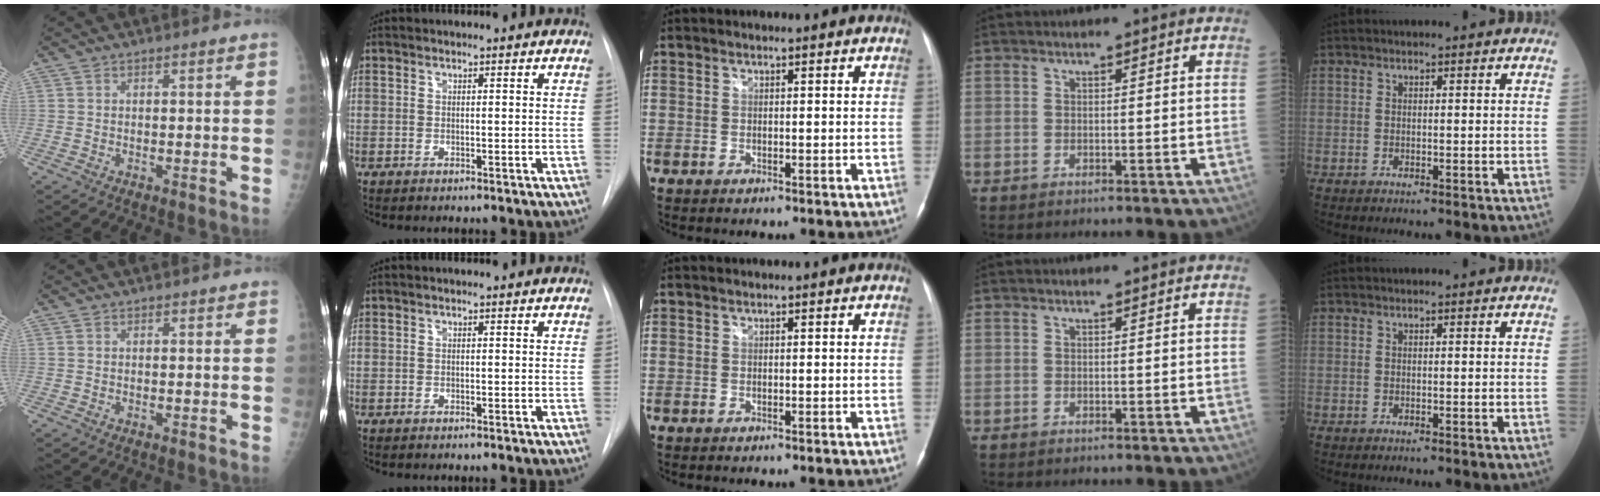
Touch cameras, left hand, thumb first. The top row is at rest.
{}